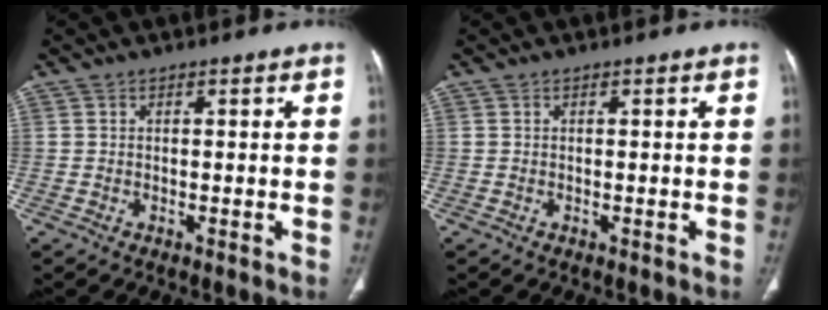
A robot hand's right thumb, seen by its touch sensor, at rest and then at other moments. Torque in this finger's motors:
{"motor_torque": [0.02, 0.02, -0.11, 0.09, 0.02]}